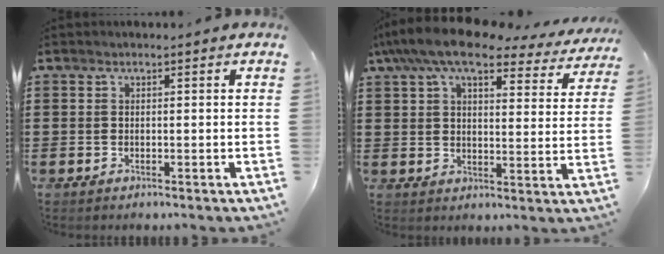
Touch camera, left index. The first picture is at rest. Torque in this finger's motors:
{"motor_torque": [2.14, 0.00, 1.05, 0.21]}